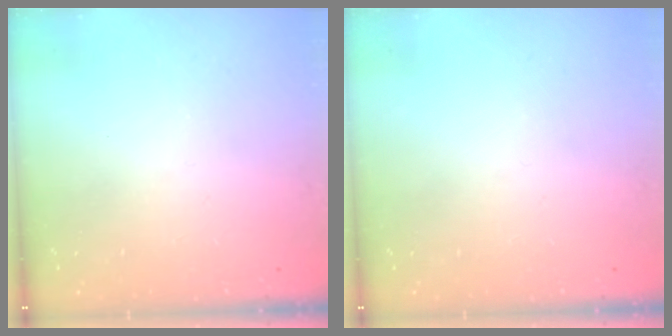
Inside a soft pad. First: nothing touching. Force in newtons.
{"total": 0.0}